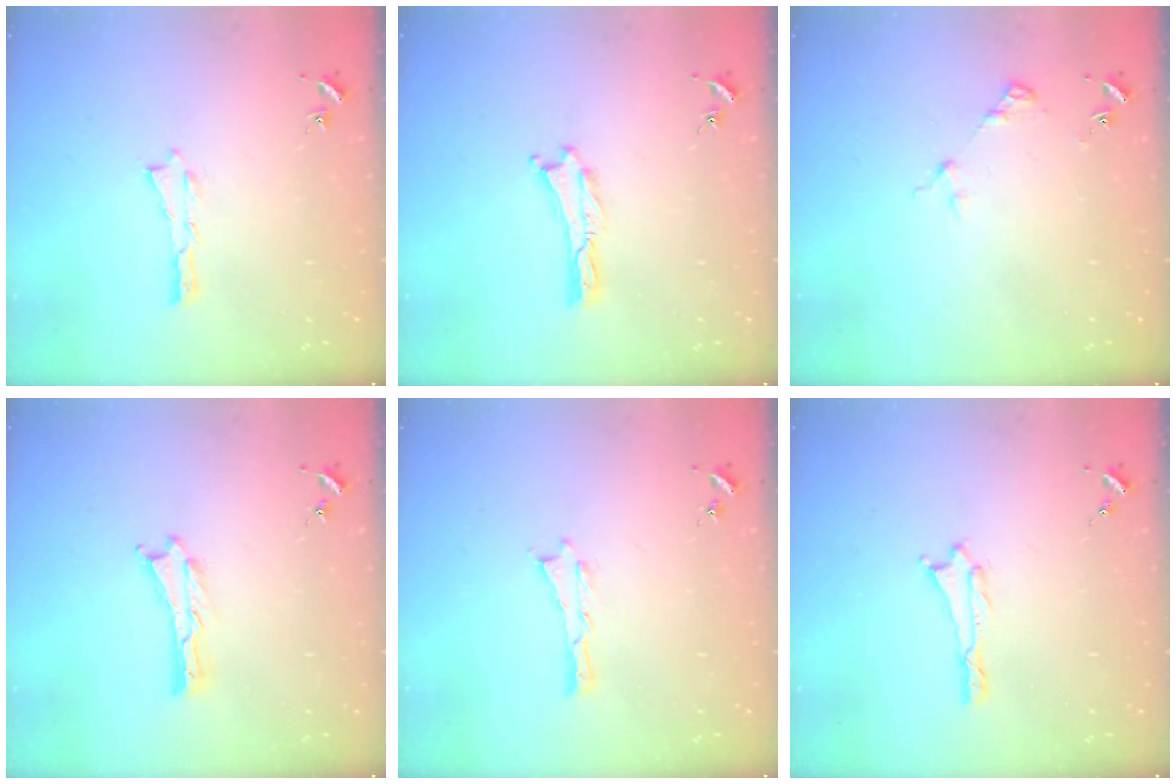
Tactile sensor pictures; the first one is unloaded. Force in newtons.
{"total": 0.0}
{"total": 4.0, "press": 4.0, "slide": 0.4}
{"total": 0.0}
{"total": 0.0}
{"total": 0.0}